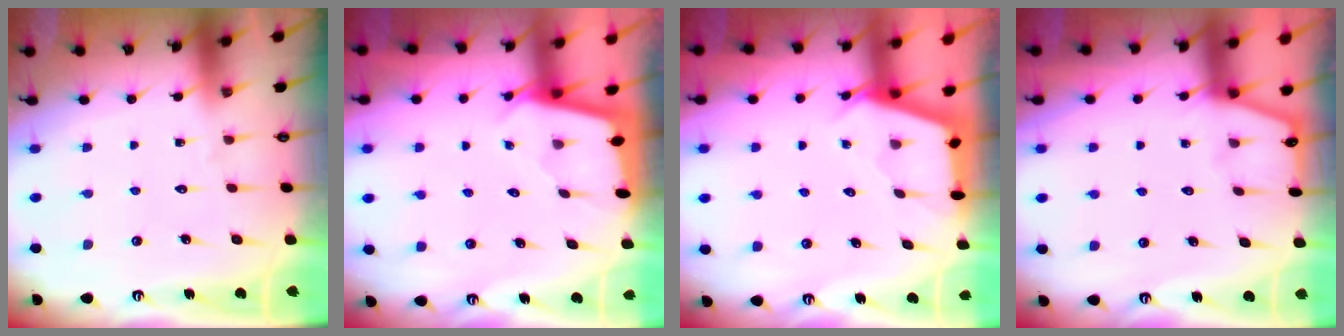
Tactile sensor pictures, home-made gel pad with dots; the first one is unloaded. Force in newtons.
{"total": 1.8, "press": 1.8, "slide": 0.1}
{"total": 2.6, "press": 2.6, "slide": 0.4}
{"total": 2.1, "press": 2.1, "slide": 0.3}